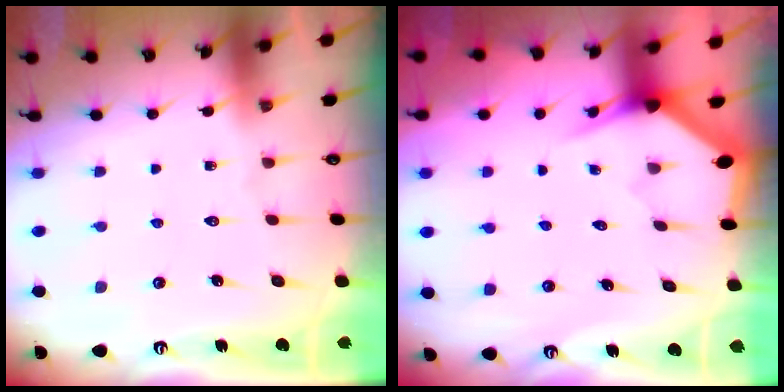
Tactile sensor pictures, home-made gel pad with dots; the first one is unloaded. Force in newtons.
{"total": 3.0, "press": 3.0, "slide": 0.0}